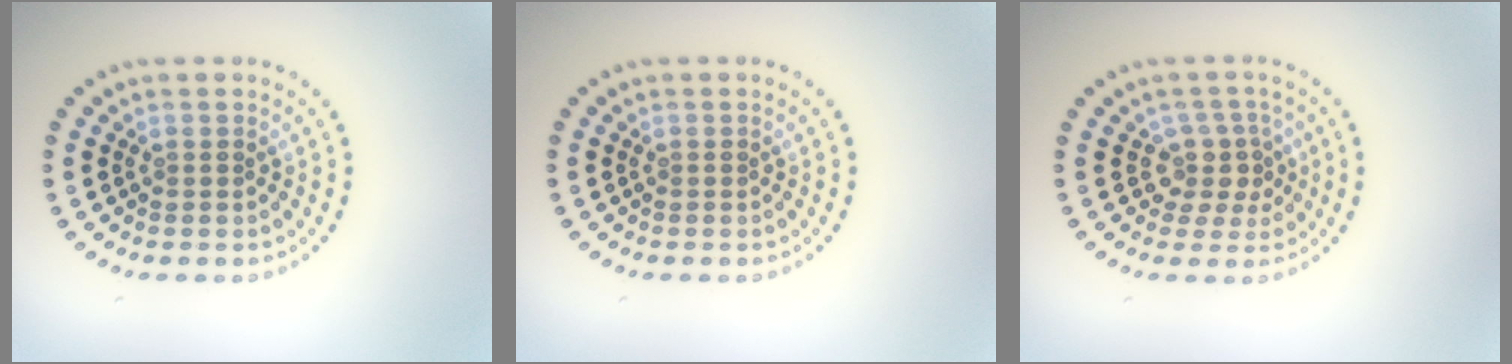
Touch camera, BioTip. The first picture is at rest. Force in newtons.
{"total": 0.0}
{"total": 2.8, "press": 2.1, "slide": 1.9}